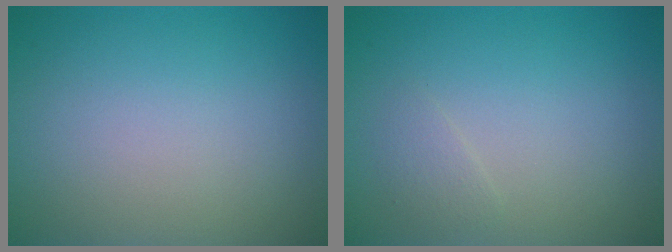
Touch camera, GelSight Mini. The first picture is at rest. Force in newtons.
{"total": 0.9, "press": 0.9, "slide": 0.0}